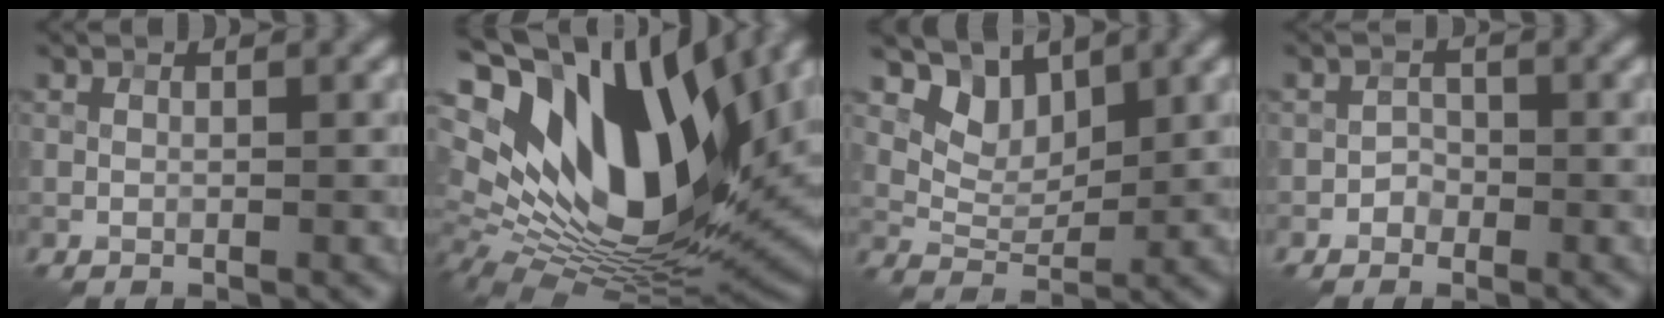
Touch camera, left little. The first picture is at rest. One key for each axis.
{"total": 18.9, "fx": 6.9, "fy": 10.0, "fz": 14.5, "tx": -0.273, "ty": 0.009, "tz": 0.113}
{"total": 4.3, "fx": 3.1, "fy": 2.4, "fz": 1.8, "tx": -0.040, "ty": -0.012, "tz": 0.064}
{"total": 1.1, "fx": -0.7, "fy": 0.9, "fz": 0.2, "tx": 0.001, "ty": 0.005, "tz": -0.012}